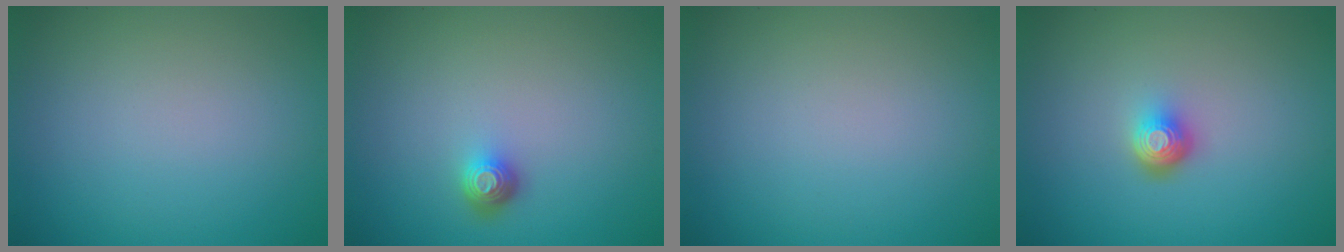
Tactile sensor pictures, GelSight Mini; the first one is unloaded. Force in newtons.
{"total": 1.6, "press": 1.3, "slide": 1.0}
{"total": 0.0}
{"total": 2.2, "press": 1.5, "slide": 1.6}